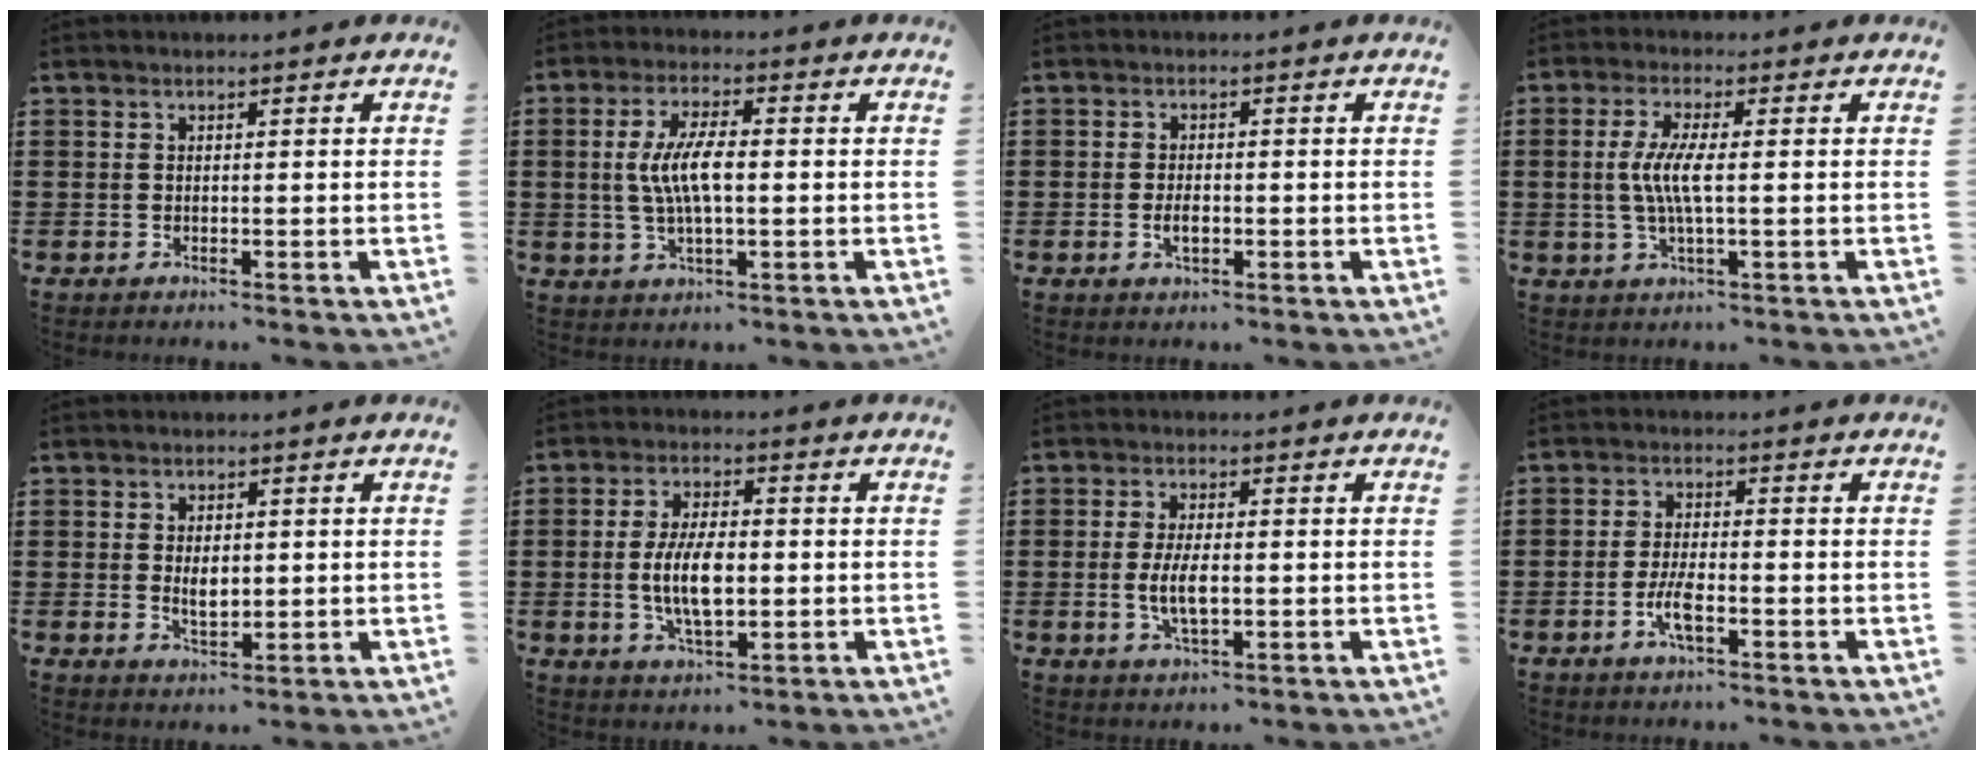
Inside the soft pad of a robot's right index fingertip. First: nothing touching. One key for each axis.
{"total": 7.2, "fx": -0.1, "fy": 2.3, "fz": 6.9, "tx": -0.152, "ty": -0.004, "tz": -0.012}
{"total": 2.3, "fx": -0.6, "fy": 1.0, "fz": 2.0, "tx": -0.039, "ty": -0.002, "tz": -0.009}
{"total": 5.6, "fx": -0.2, "fy": 0.8, "fz": 5.5, "tx": -0.121, "ty": -0.010, "tz": -0.014}
{"total": 3.4, "fx": 0.2, "fy": 1.9, "fz": 2.8, "tx": -0.049, "ty": 0.005, "tz": 0.001}
{"total": 8.2, "fx": -0.7, "fy": 3.4, "fz": 7.4, "tx": -0.152, "ty": -0.008, "tz": -0.020}
{"total": 4.9, "fx": -0.5, "fy": 1.9, "fz": 4.5, "tx": -0.101, "ty": -0.004, "tz": -0.016}
{"total": 4.4, "fx": -1.8, "fy": 1.0, "fz": 3.9, "tx": -0.086, "ty": -0.005, "tz": -0.037}